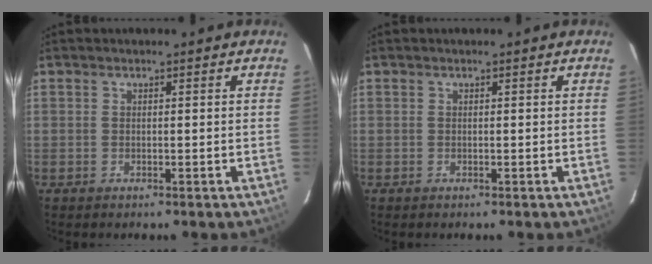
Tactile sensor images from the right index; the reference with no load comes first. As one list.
[{"total": 0.0}]